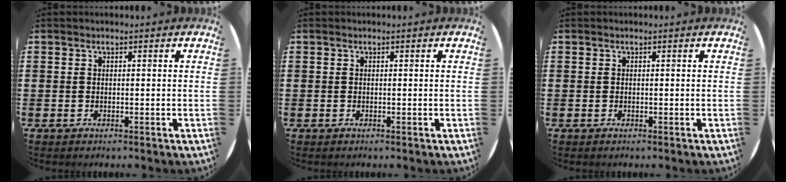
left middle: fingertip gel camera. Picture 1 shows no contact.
{"total": 0.0}
{"total": 0.0}